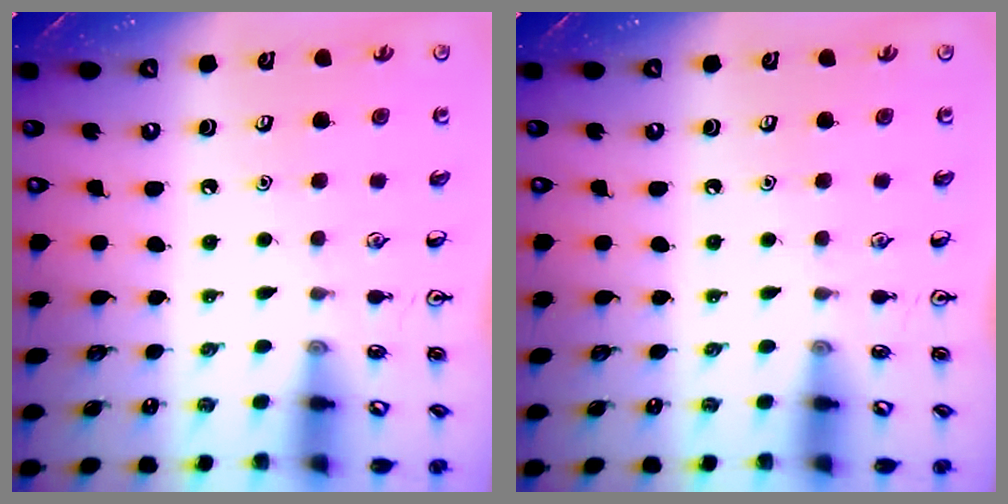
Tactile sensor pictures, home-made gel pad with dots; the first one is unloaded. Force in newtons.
{"total": 0.0}